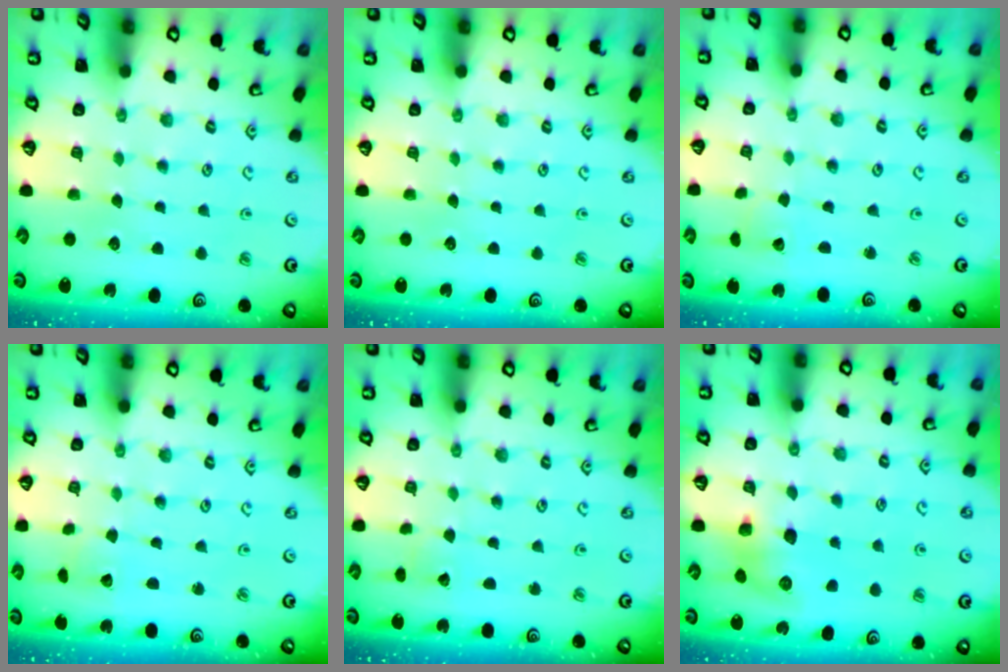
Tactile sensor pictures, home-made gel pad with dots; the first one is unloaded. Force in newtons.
{"total": 0.0}
{"total": 2.3, "press": 2.3, "slide": 0.2}
{"total": 1.2, "press": 1.2, "slide": 0.1}
{"total": 2.7, "press": 2.6, "slide": 0.3}
{"total": 7.8, "press": 7.7, "slide": 1.0}